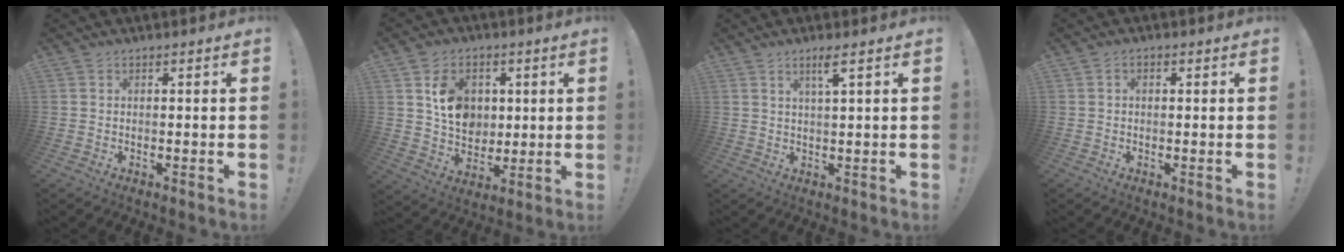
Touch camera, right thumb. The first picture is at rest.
{"total": 11.0, "force": [3.3, 9.0, 5.4], "torque": [-0.074, -0.007, 0.070]}
{"total": 3.9, "force": [2.1, 0.0, 3.4], "torque": [-0.061, -0.001, 0.031]}
{"total": 1.4, "force": [-0.1, 1.0, 1.0], "torque": [-0.015, 0.003, -0.002]}